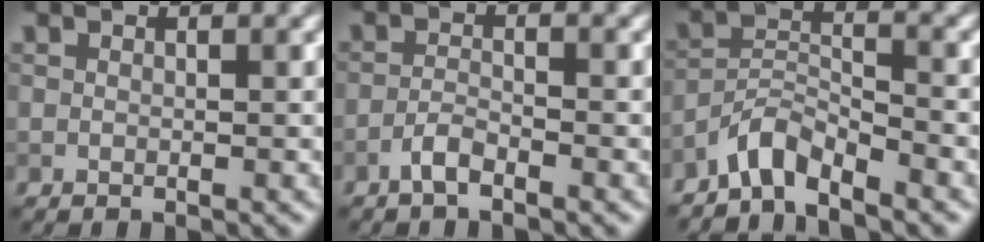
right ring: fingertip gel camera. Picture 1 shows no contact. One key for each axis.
{"total": 1.7, "fx": -1.2, "fy": 0.4, "fz": 1.2, "tx": -0.024, "ty": 0.005, "tz": -0.029}
{"total": 3.6, "fx": -3.2, "fy": 0.6, "fz": 1.4, "tx": -0.024, "ty": 0.009, "tz": -0.073}